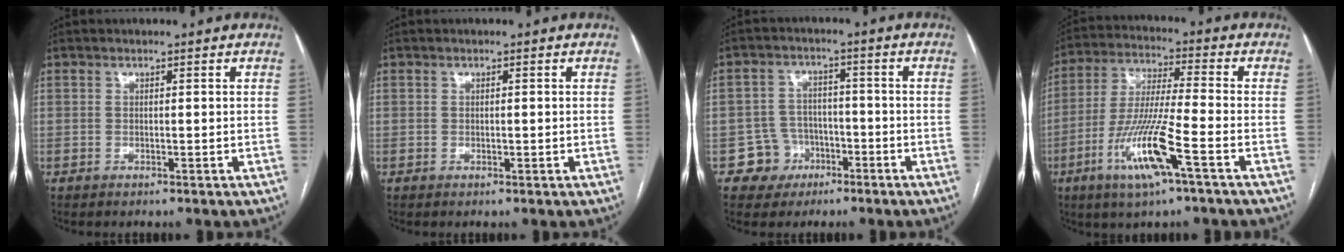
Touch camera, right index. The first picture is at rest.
{"total": 0.7, "force": [-0.1, 0.3, 0.7], "torque": [-0.012, -0.001, 0.001]}
{"total": 5.7, "force": [-2.6, 5.1, 0.2], "torque": [0.006, 0.017, -0.035]}
{"total": 12.9, "force": [-5.6, 0.4, 11.6], "torque": [-0.236, -0.015, -0.107]}